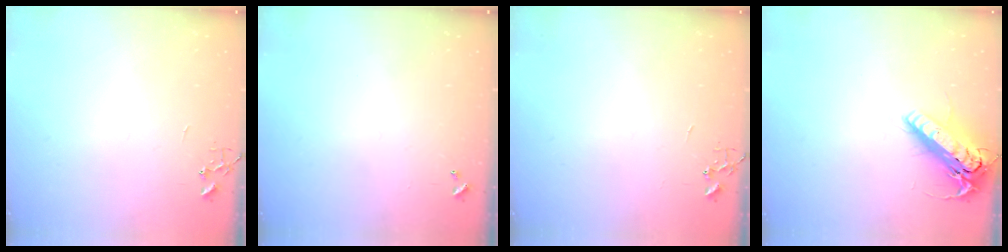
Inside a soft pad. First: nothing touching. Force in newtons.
{"total": 0.0}
{"total": 0.0}
{"total": 17.8, "press": 17.5, "slide": 3.4}